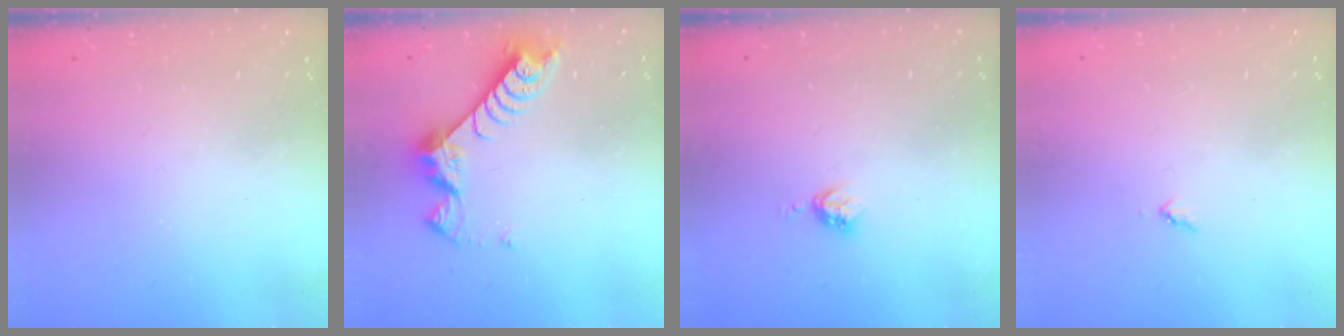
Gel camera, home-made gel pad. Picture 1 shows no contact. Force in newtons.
{"total": 9.4, "press": 9.4, "slide": 0.7}
{"total": 3.4, "press": 3.4, "slide": 0.4}
{"total": 3.0, "press": 3.0, "slide": 0.3}